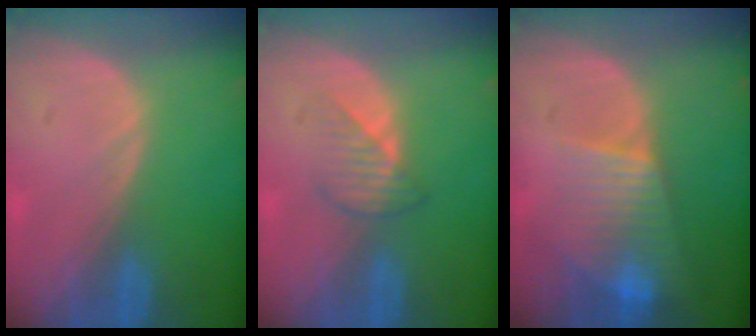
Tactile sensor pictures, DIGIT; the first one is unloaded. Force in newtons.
{"total": 3.4, "press": 3.2, "slide": 1.2}
{"total": 7.7, "press": 6.8, "slide": 3.6}